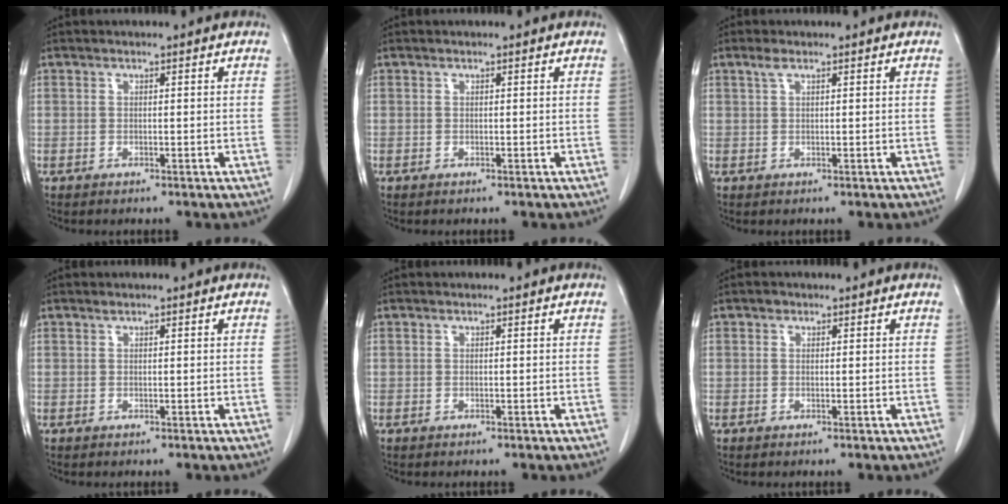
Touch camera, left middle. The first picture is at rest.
{"total": 0.0}
{"total": 1.3, "force": [0.8, 0.3, 0.9], "torque": [-0.023, 0.009, 0.018]}
{"total": 0.0}
{"total": 0.0}
{"total": 0.6, "force": [0.3, 0.5, 0.1], "torque": [-0.002, 0.001, 0.003]}